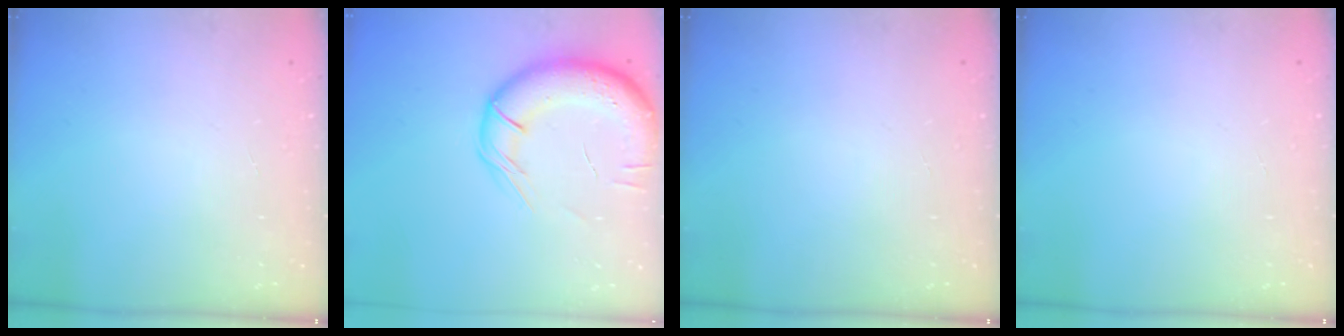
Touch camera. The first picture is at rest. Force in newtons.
{"total": 15.4, "press": 14.9, "slide": 4.0}
{"total": 0.0}
{"total": 0.0}